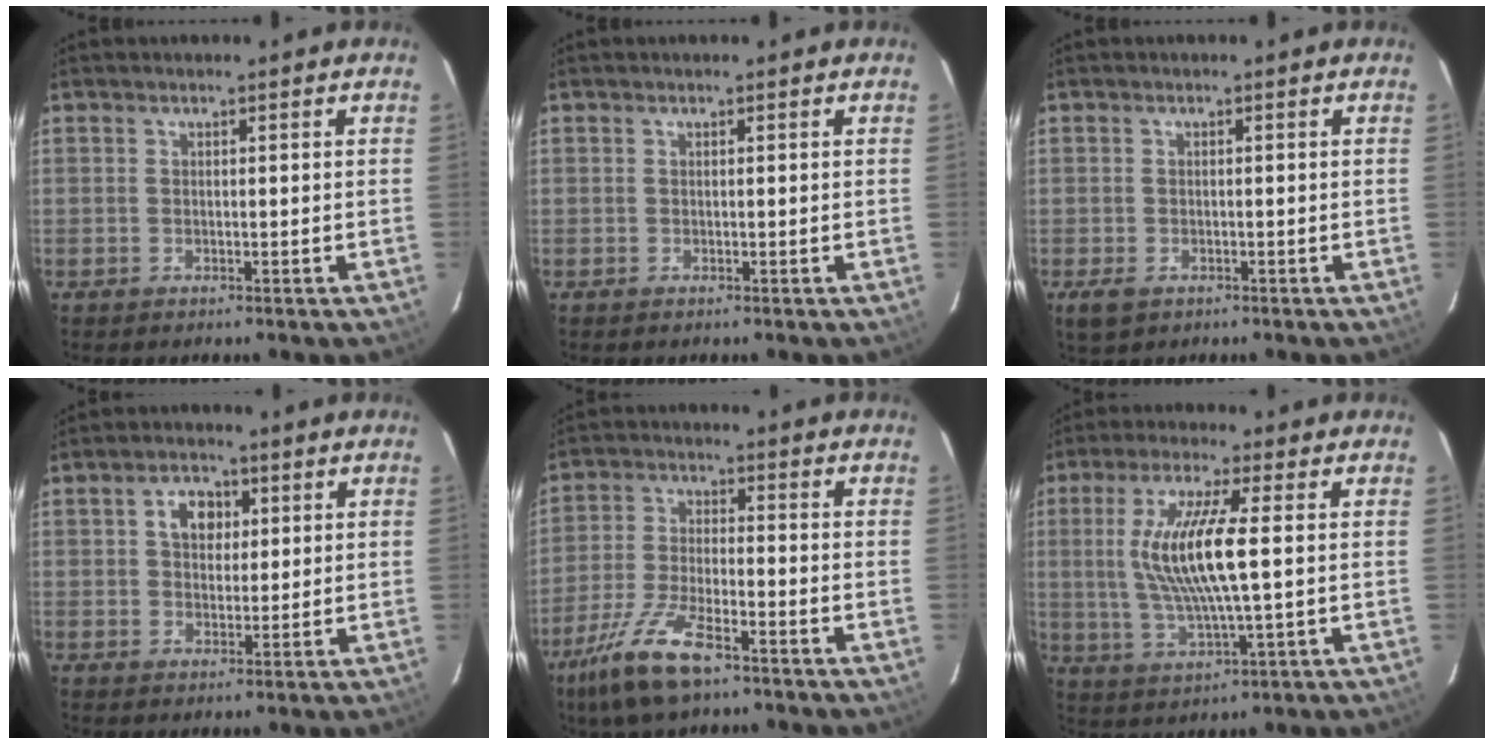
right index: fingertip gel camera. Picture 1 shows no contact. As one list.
[{"total": 0.0}, {"total": 3.2, "force": [-1.5, 2.4, 1.5], "torque": [-0.031, -0.005, -0.022]}, {"total": 5.3, "force": [1.6, 4.0, 3.1], "torque": [-0.048, 0.016, 0.029]}, {"total": 12.2, "force": [-8.1, 3.5, 8.4], "torque": [-0.185, -0.019, -0.157]}, {"total": 13.0, "force": [1.3, 2.0, 12.8], "torque": [-0.252, -0.004, 0.031]}]